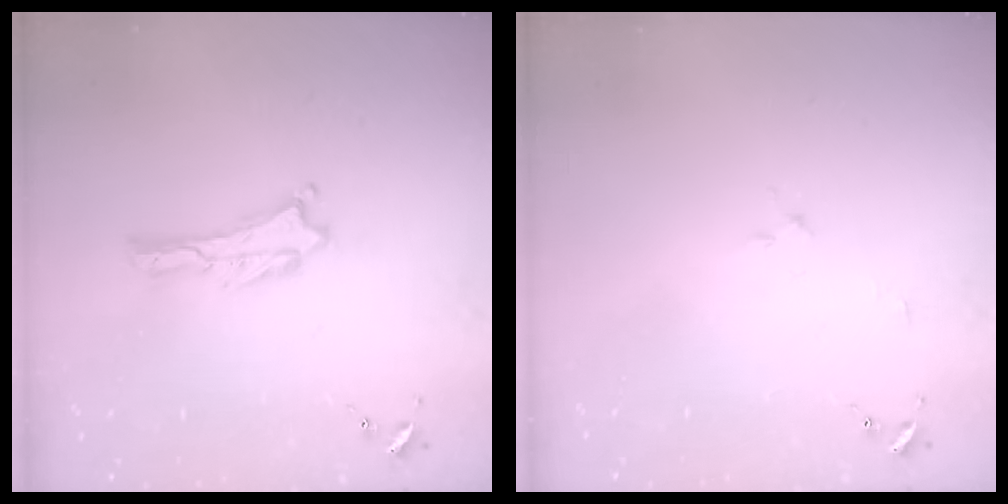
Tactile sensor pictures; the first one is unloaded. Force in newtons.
{"total": 2.2, "press": 2.2, "slide": 0.2}